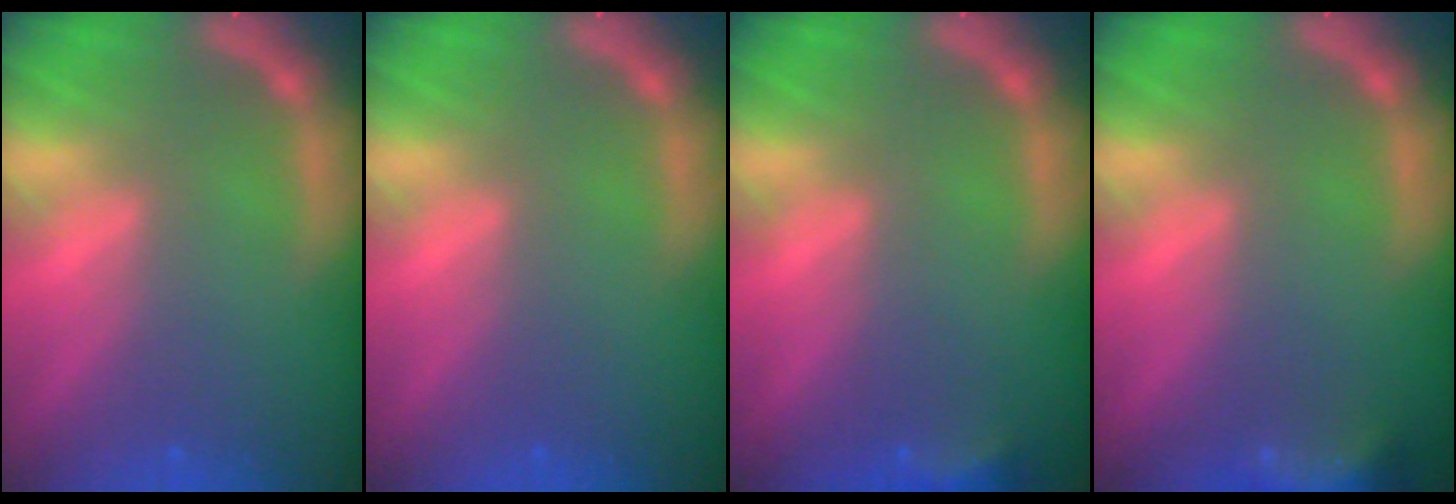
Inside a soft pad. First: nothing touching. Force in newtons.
{"total": 0.0}
{"total": 2.4}
{"total": 5.9}